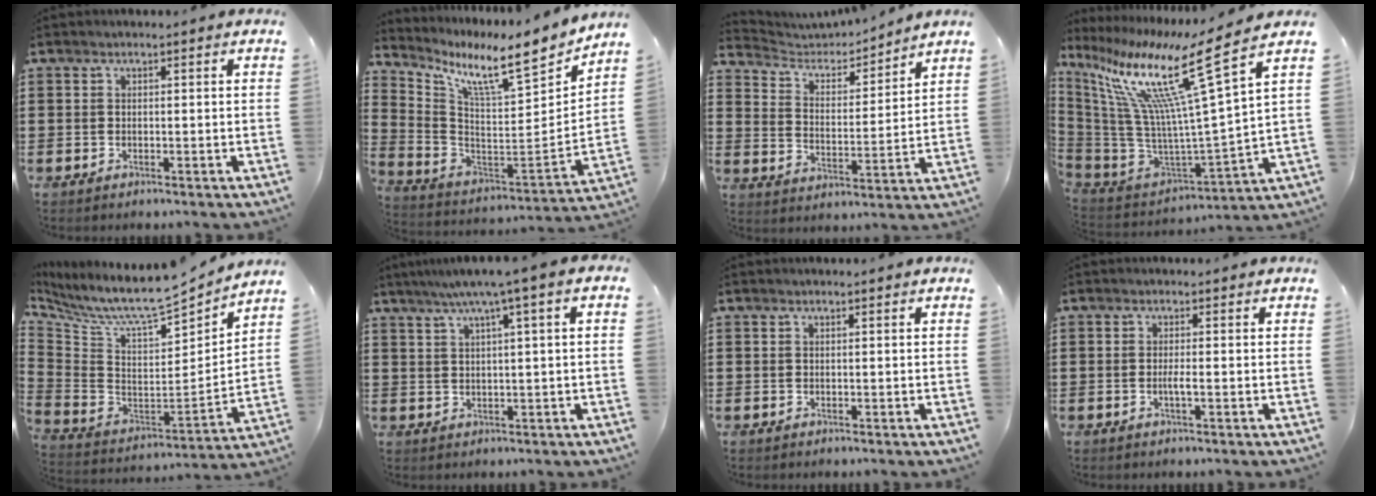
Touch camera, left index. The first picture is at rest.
{"total": 9.5, "force": [7.2, 1.0, 6.1], "torque": [-0.128, -0.067, 0.110]}
{"total": 3.9, "force": [3.7, 1.0, 0.6], "torque": [-0.037, -0.030, 0.057]}
{"total": 16.7, "force": [9.8, 1.7, 13.4], "torque": [-0.299, -0.072, 0.141]}
{"total": 7.6, "force": [6.4, 1.3, 3.8], "torque": [-0.105, -0.060, 0.103]}
{"total": 4.4, "force": [1.7, -0.1, 4.1], "torque": [-0.082, -0.002, 0.025]}
{"total": 0.0}
{"total": 1.5, "force": [-0.4, 0.2, 1.5], "torque": [-0.026, 0.000, -0.007]}